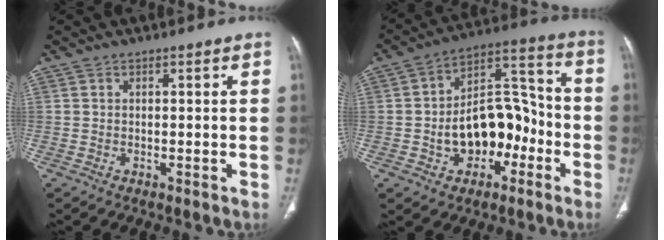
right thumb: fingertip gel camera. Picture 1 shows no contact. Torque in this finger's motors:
{"motor_torque": [0.37, 0.27, 0.82, -0.68, 0.07]}